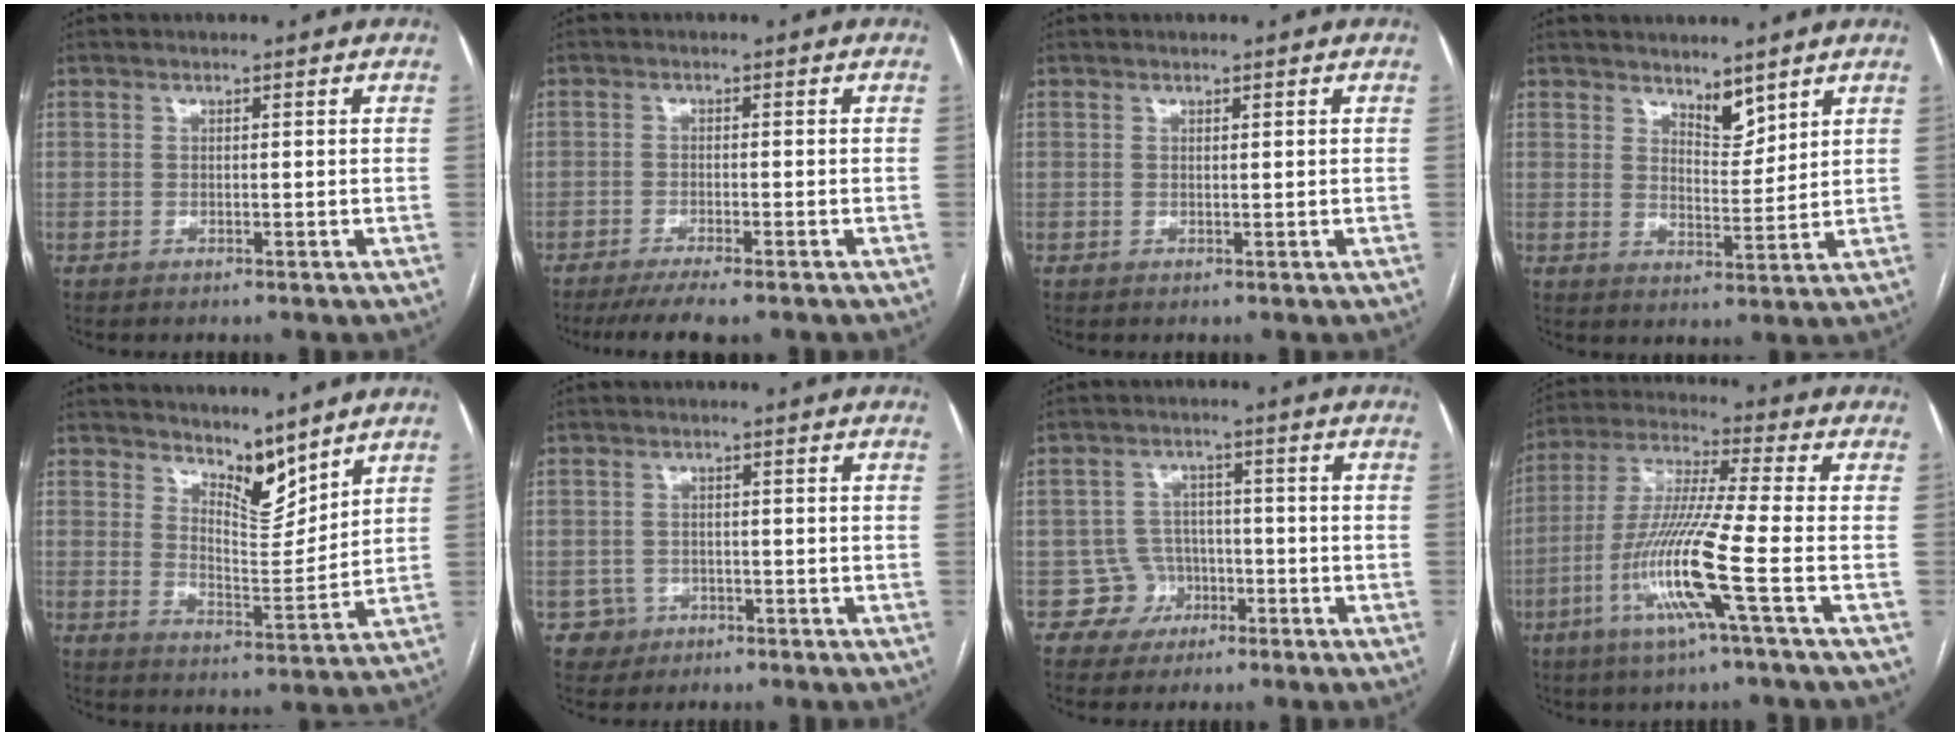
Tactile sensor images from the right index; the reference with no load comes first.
{"total": 6.3, "force": [-5.0, 0.6, 3.8], "torque": [-0.055, -0.012, -0.079]}
{"total": 0.0}
{"total": 4.5, "force": [3.7, 1.7, 1.9], "torque": [-0.030, -0.007, 0.069]}
{"total": 7.3, "force": [6.4, 2.1, 2.8], "torque": [-0.045, -0.012, 0.118]}
{"total": 3.0, "force": [-1.2, 2.7, -0.4], "torque": [0.016, 0.015, -0.019]}
{"total": 4.8, "force": [-2.0, 4.3, -0.4], "torque": [0.017, 0.018, -0.031]}
{"total": 13.5, "force": [-4.8, -1.3, 12.6], "torque": [-0.255, -0.014, -0.101]}